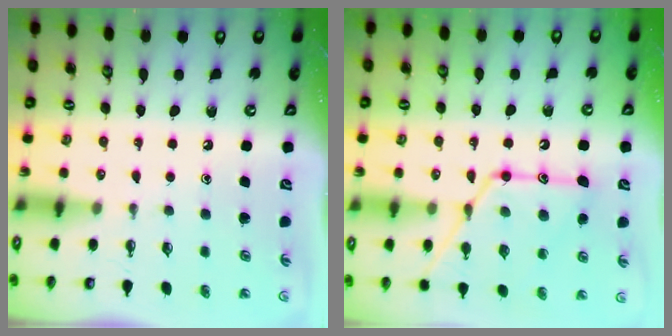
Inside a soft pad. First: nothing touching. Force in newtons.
{"total": 17.5, "press": 17.5, "slide": 1.5}